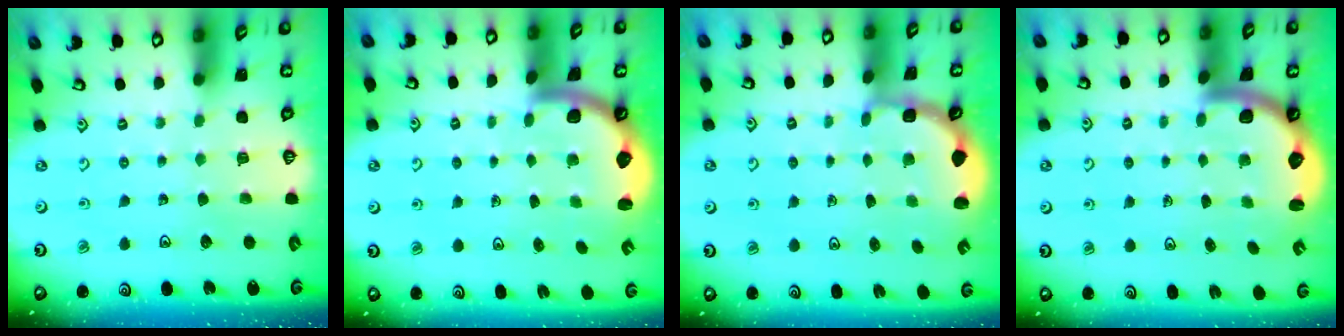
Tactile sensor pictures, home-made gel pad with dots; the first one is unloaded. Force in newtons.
{"total": 2.4, "press": 2.4, "slide": 0.3}
{"total": 2.4, "press": 1.8, "slide": 1.6}
{"total": 2.8, "press": 2.8, "slide": 0.5}